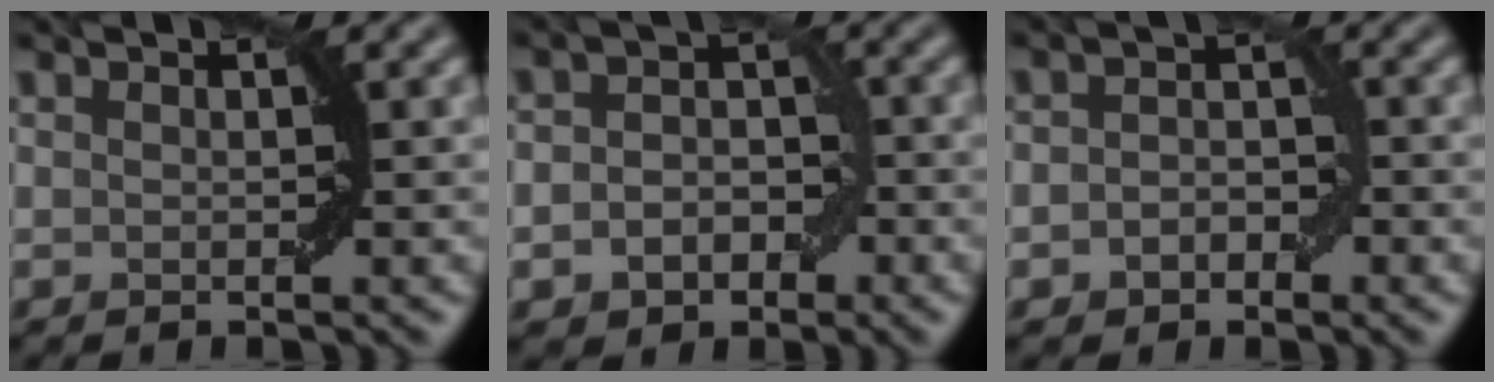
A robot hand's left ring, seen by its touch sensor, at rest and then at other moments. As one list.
[{"total": 4.3, "force": [-1.5, 3.2, 2.5], "torque": [-0.021, -0.002, -0.033]}, {"total": 2.5, "force": [-0.9, 1.8, 1.4], "torque": [-0.019, 0.003, -0.019]}]